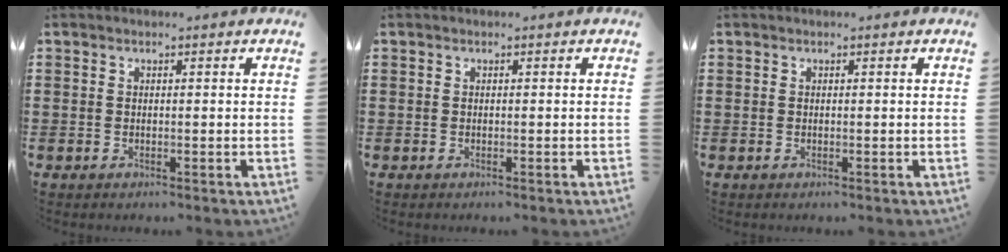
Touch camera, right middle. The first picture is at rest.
{"total": 0.0}
{"total": 0.0}